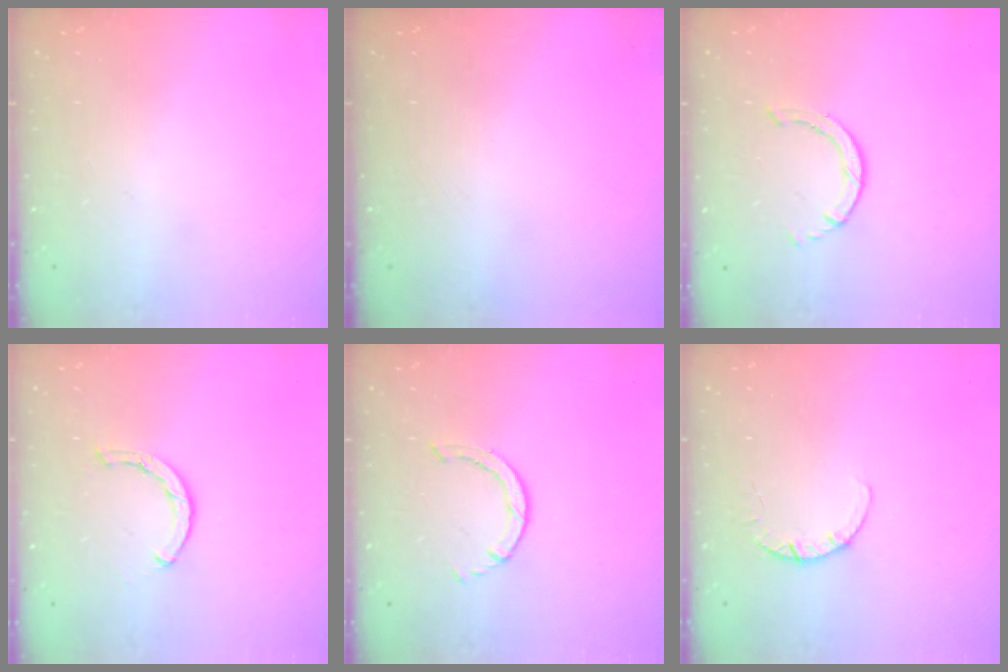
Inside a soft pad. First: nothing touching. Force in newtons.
{"total": 0.0}
{"total": 0.6, "press": 0.6, "slide": 0.1}
{"total": 2.1, "press": 2.1, "slide": 0.2}
{"total": 0.6, "press": 0.6, "slide": 0.1}
{"total": 2.7, "press": 2.7, "slide": 0.4}